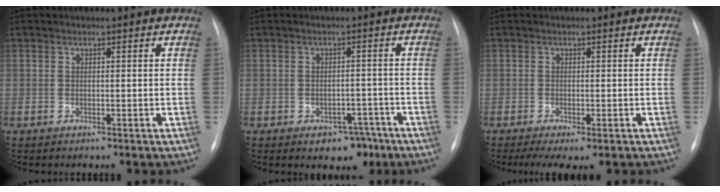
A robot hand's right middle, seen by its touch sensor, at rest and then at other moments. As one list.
[{"total": 4.8, "force": [-3.0, 3.0, 2.2], "torque": [-0.017, 0.015, -0.031]}, {"total": 5.7, "force": [-3.7, 1.5, 4.0], "torque": [-0.058, -0.016, -0.055]}]